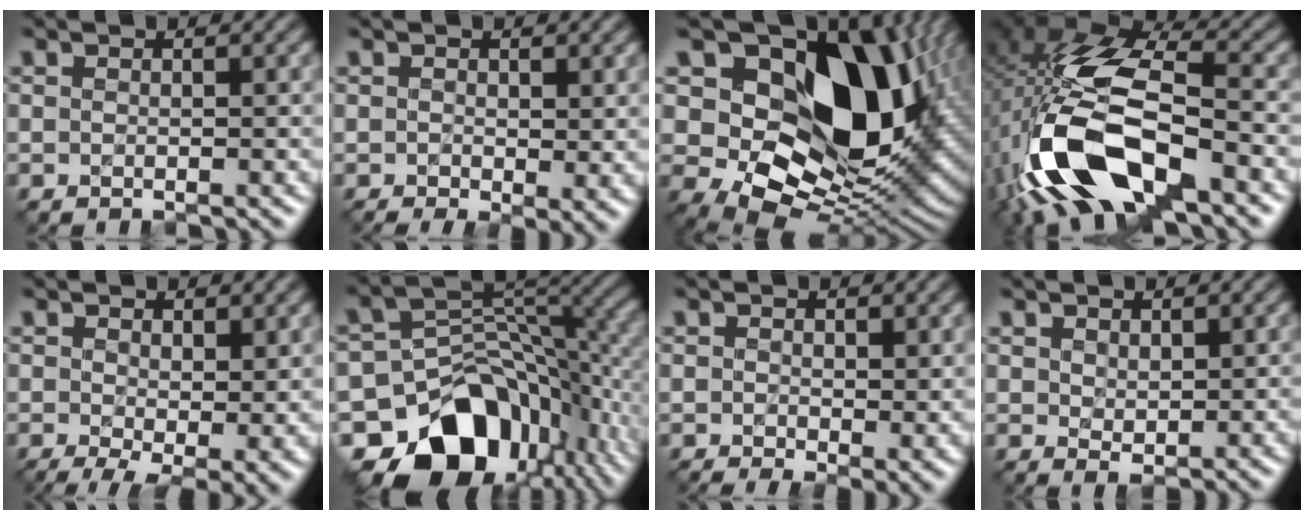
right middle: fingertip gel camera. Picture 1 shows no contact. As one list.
[{"total": 3.0, "force": [-0.5, 1.4, 2.6], "torque": [-0.039, -0.011, -0.007]}, {"total": 16.7, "force": [4.6, 11.4, 11.3], "torque": [-0.174, 0.000, 0.084]}, {"total": 14.8, "force": [-5.4, 7.2, 11.8], "torque": [-0.252, -0.013, -0.096]}, {"total": 5.4, "force": [-0.9, 2.3, 4.9], "torque": [-0.085, -0.014, -0.008]}, {"total": 14.3, "force": [-8.1, 9.8, 6.6], "torque": [-0.124, -0.003, -0.122]}, {"total": 3.4, "force": [-0.5, 1.6, 3.0], "torque": [-0.043, -0.010, -0.006]}, {"total": 1.2, "force": [1.0, 0.6, 0.3], "torque": [-0.010, -0.004, 0.024]}]